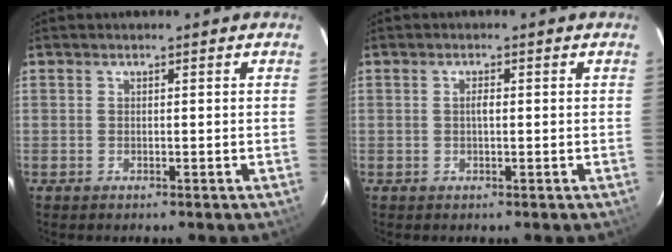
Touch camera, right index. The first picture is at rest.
{"total": 1.2, "force": [0.0, 0.5, 1.1], "torque": [-0.021, 0.004, -0.001]}